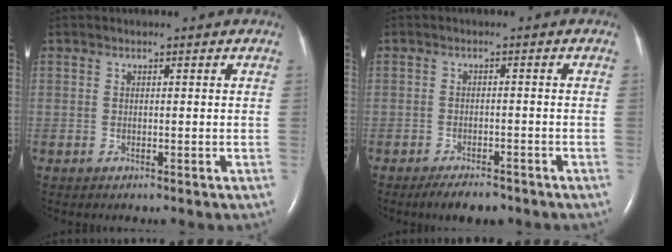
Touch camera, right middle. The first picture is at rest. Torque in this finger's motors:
{"motor_torque": [0.09, -0.01, 0.03, 0.01]}